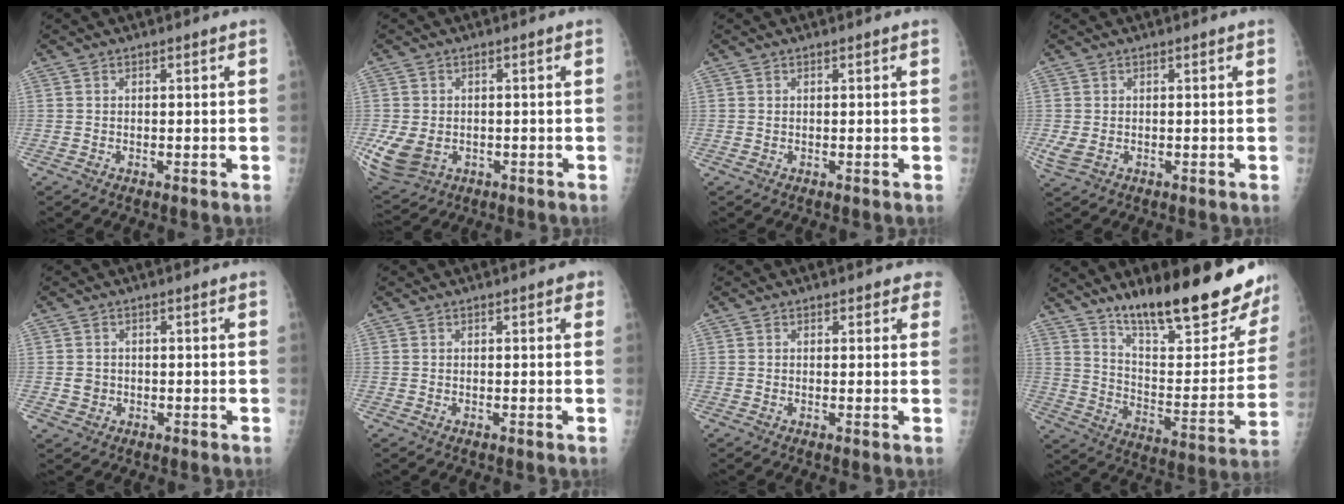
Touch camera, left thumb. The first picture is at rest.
{"total": 9.8, "force": [-2.4, 7.5, 5.9], "torque": [-0.129, -0.006, -0.027]}
{"total": 0.0}
{"total": 2.7, "force": [-0.5, 1.9, 1.8], "torque": [-0.045, -0.007, -0.002]}
{"total": 2.1, "force": [-0.2, 2.0, 0.6], "torque": [-0.002, 0.004, 0.000]}
{"total": 0.8, "force": [0.3, 0.5, 0.5], "torque": [0.004, 0.002, -0.002]}
{"total": 2.5, "force": [2.0, 1.5, 0.3], "torque": [0.028, -0.006, 0.005]}
{"total": 25.9, "force": [19.2, 6.1, 16.3], "torque": [-0.201, -0.102, 0.288]}